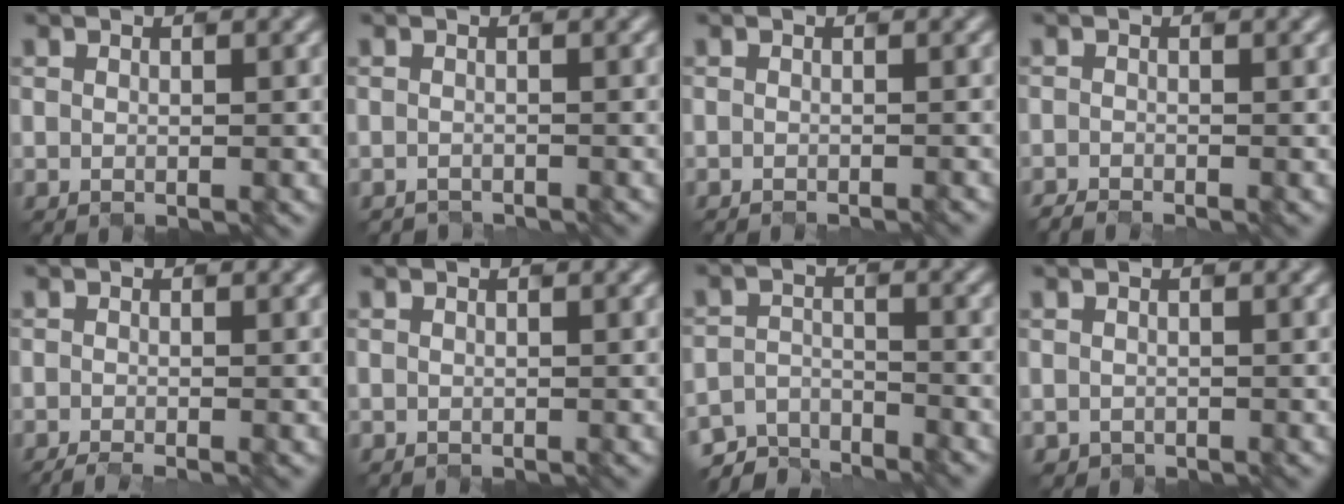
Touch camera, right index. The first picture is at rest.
{"total": 0.9, "force": [-0.6, -0.2, -0.6], "torque": [0.010, -0.008, -0.022]}
{"total": 0.6, "force": [-0.3, 0.4, 0.4], "torque": [0.009, 0.000, -0.014]}
{"total": 0.8, "force": [-0.8, 0.1, 0.2], "torque": [0.003, -0.007, -0.018]}
{"total": 1.7, "force": [-0.5, 0.8, 1.4], "torque": [-0.001, -0.002, -0.010]}
{"total": 0.6, "force": [0.2, -0.1, -0.5], "torque": [0.006, -0.002, 0.002]}
{"total": 4.8, "force": [-4.7, 0.8, -0.2], "torque": [0.001, -0.010, -0.089]}
{"total": 0.7, "force": [-0.1, 0.1, -0.7], "torque": [0.008, -0.003, 0.004]}